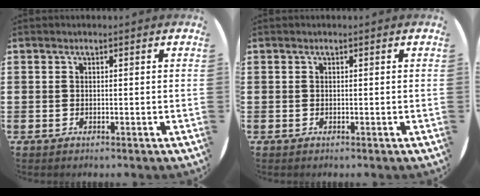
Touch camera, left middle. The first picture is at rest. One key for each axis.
{"total": 0.0}